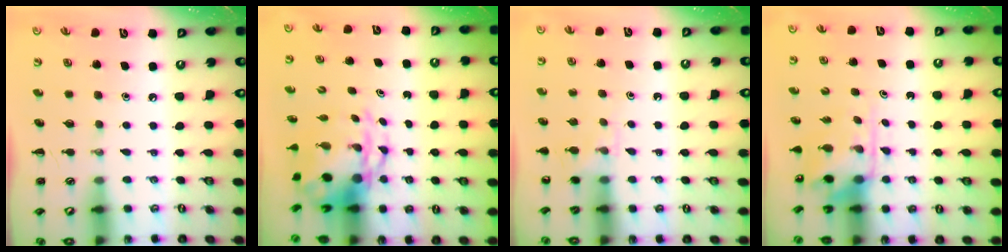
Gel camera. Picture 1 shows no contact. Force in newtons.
{"total": 6.3, "press": 6.0, "slide": 2.0}
{"total": 4.6, "press": 4.4, "slide": 1.4}
{"total": 4.6, "press": 4.5, "slide": 0.4}